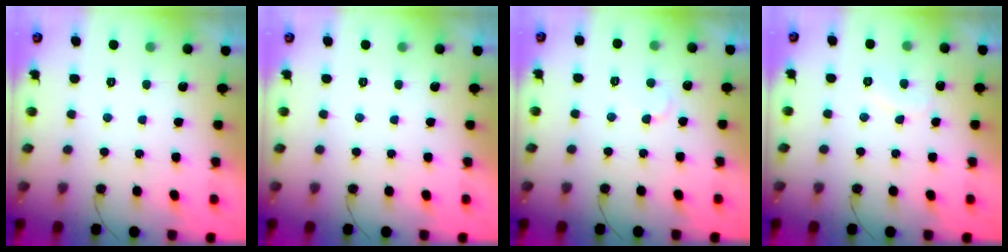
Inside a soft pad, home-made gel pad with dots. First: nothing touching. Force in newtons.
{"total": 0.0}
{"total": 3.3, "press": 3.2, "slide": 0.3}
{"total": 6.0, "press": 6.0, "slide": 0.4}